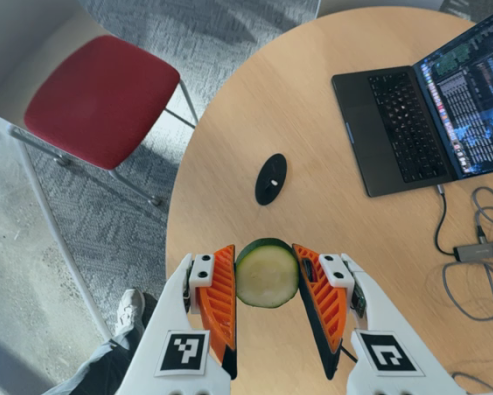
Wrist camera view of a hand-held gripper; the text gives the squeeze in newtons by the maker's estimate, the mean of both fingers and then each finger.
{"total": 9.6, "left": 9.7, "right": 9.5}